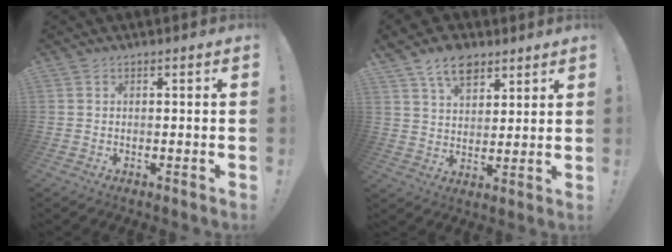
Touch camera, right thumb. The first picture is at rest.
{"total": 10.3, "force": [6.7, 6.2, 4.8], "torque": [-0.070, -0.034, 0.124]}